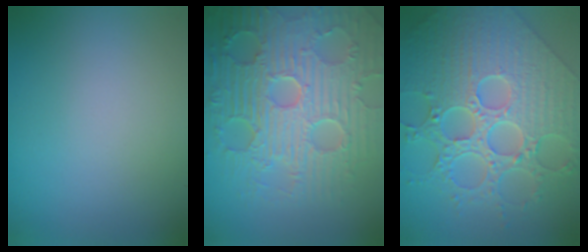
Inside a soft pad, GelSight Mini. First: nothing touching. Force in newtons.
{"total": 9.2, "press": 6.7, "slide": 6.3}
{"total": 9.4, "press": 7.0, "slide": 6.2}